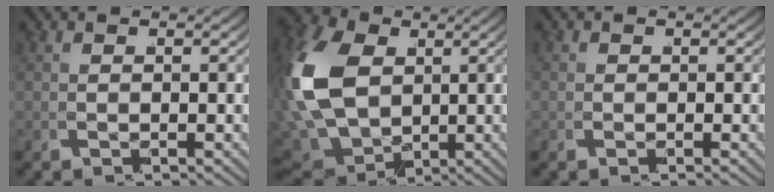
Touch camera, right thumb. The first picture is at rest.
{"total": 13.8, "force": [1.1, 10.4, 9.0], "torque": [-0.248, -0.055, 0.048]}
{"total": 0.0}